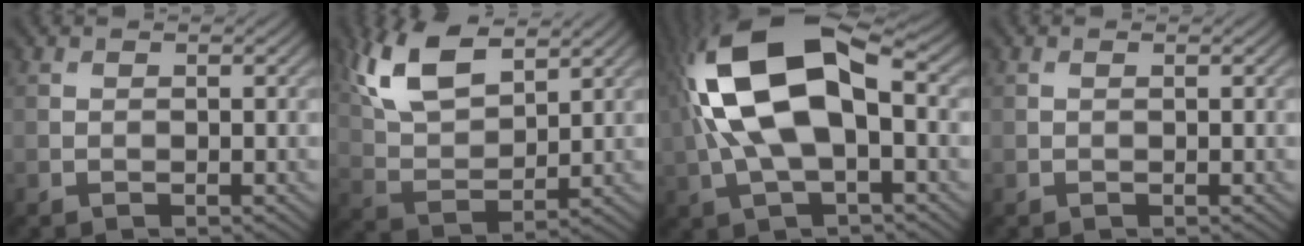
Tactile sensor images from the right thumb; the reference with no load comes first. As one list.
[{"total": 10.6, "force": [5.9, 4.9, 7.4], "torque": [-0.182, 0.010, 0.121]}, {"total": 16.5, "force": [1.4, 8.2, 14.2], "torque": [-0.311, 0.018, 0.020]}, {"total": 0.0}]